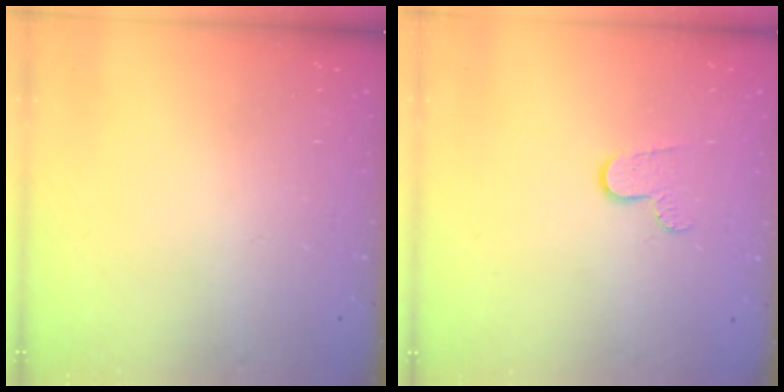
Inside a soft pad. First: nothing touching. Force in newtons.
{"total": 6.1, "press": 6.0, "slide": 0.6}